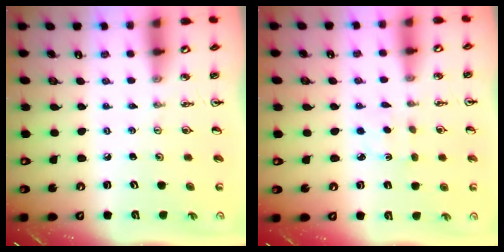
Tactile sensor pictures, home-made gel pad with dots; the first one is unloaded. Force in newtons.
{"total": 1.7, "press": 1.6, "slide": 0.4}